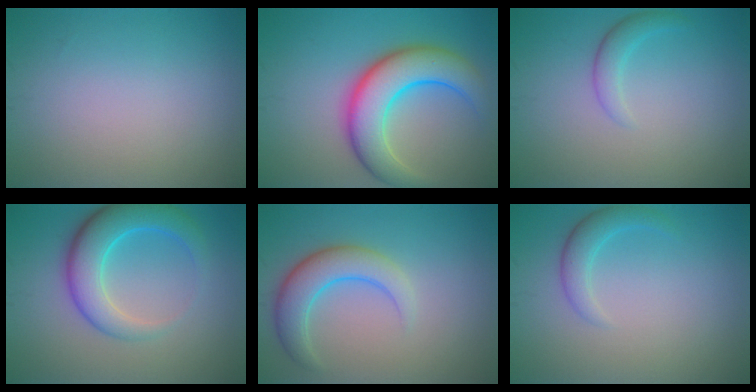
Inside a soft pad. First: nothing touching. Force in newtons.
{"total": 7.9, "press": 7.9, "slide": 0.1}
{"total": 1.8, "press": 1.8, "slide": 0.1}
{"total": 6.0, "press": 6.0, "slide": 0.2}
{"total": 4.6, "press": 4.6, "slide": 0.3}
{"total": 2.2, "press": 2.2, "slide": 0.2}